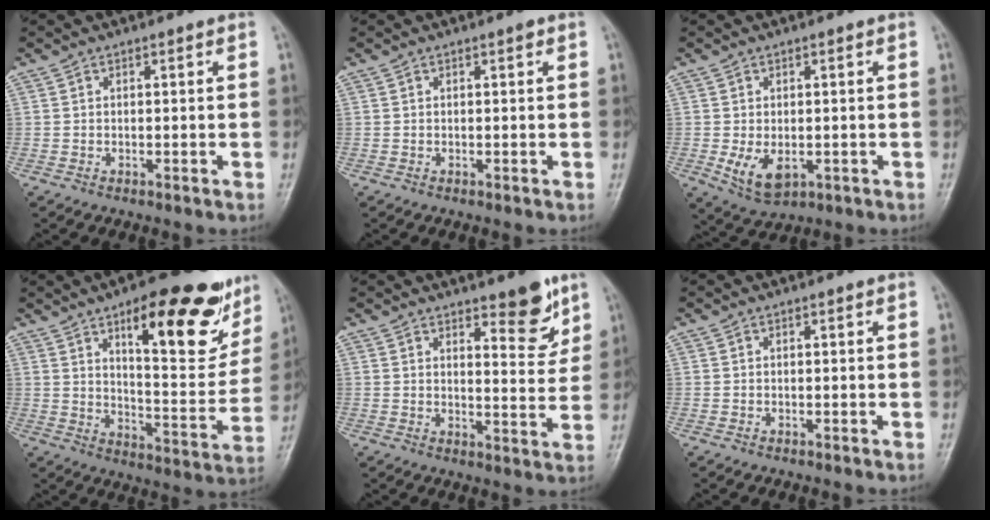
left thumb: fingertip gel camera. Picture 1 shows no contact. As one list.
[{"total": 0.5, "force": [0.3, 0.2, 0.4], "torque": [-0.007, 0.000, 0.001]}, {"total": 6.5, "force": [-1.2, 4.0, 4.9], "torque": [-0.078, -0.012, -0.012]}, {"total": 21.7, "force": [12.1, 7.7, 16.3], "torque": [-0.176, -0.057, 0.178]}, {"total": 7.9, "force": [5.2, 2.6, 5.2], "torque": [-0.045, -0.039, 0.070]}, {"total": 0.0}]